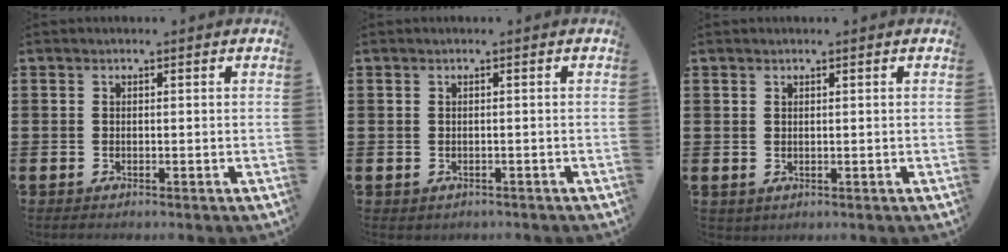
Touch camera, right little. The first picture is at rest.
{"total": 0.9, "force": [-0.8, 0.2, 0.3], "torque": [-0.008, 0.000, -0.017]}
{"total": 0.5, "force": [0.5, 0.0, 0.0], "torque": [0.007, -0.003, 0.009]}